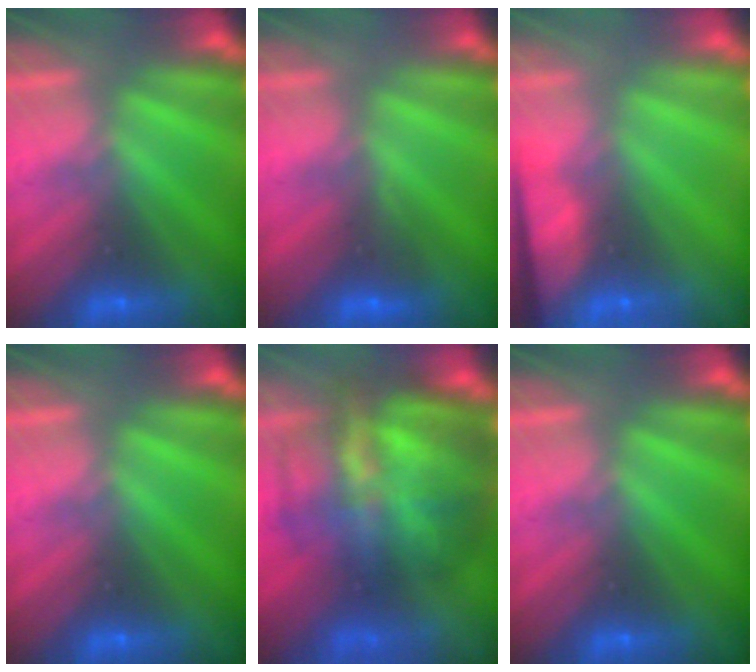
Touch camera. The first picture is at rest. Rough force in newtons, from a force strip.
{"total": 2.9}
{"total": 8.4}
{"total": 0.0}
{"total": 11.0}
{"total": 0.0}